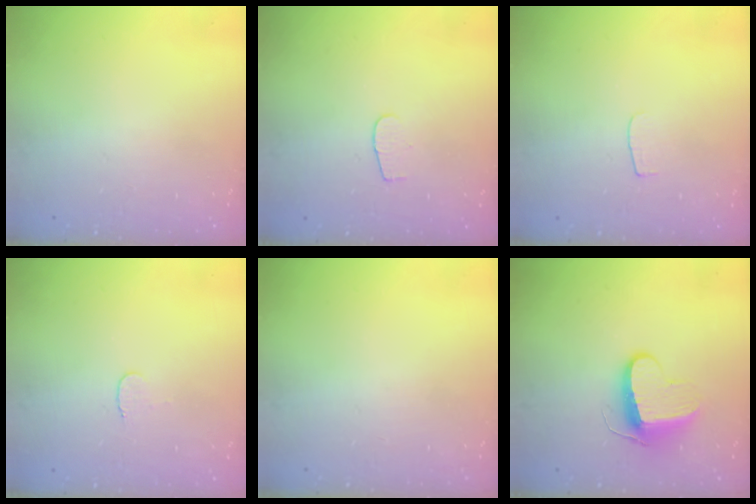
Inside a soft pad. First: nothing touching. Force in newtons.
{"total": 3.6, "press": 3.6, "slide": 0.4}
{"total": 3.1, "press": 3.1, "slide": 0.3}
{"total": 3.5, "press": 3.5, "slide": 0.4}
{"total": 0.0}
{"total": 9.6, "press": 9.6, "slide": 0.2}